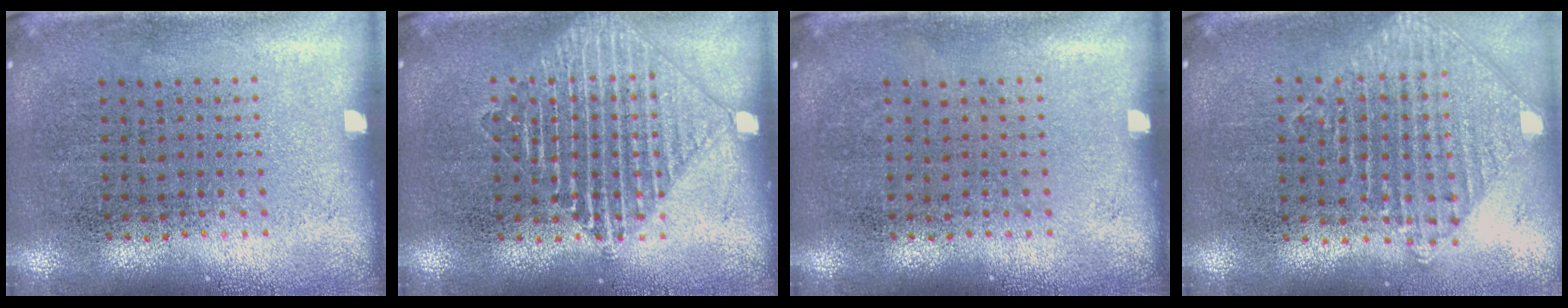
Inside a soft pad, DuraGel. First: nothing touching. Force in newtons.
{"total": 2.8, "press": 2.8, "slide": 0.5}
{"total": 0.0}
{"total": 1.0, "press": 1.0, "slide": 0.2}